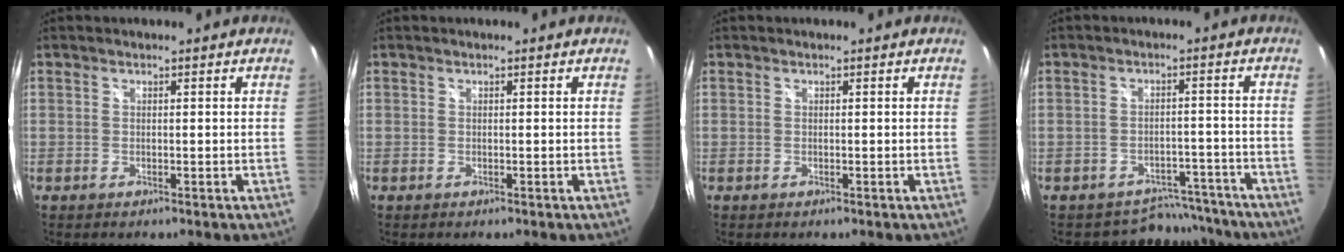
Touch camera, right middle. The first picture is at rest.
{"total": 0.0}
{"total": 0.0}
{"total": 7.4, "force": [-6.6, 3.3, -0.3], "torque": [0.009, 0.028, -0.081]}